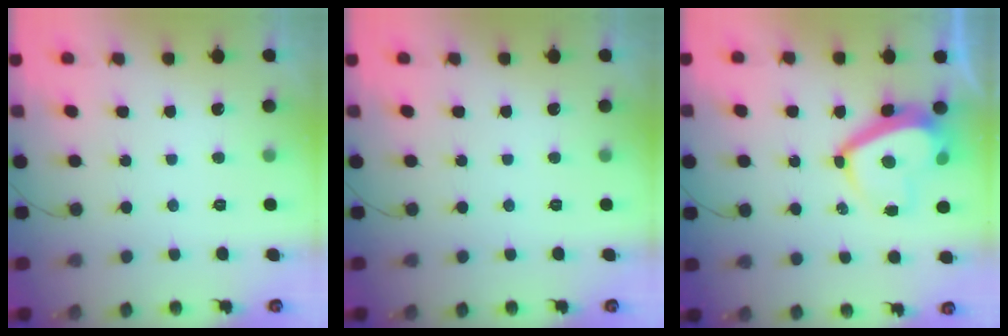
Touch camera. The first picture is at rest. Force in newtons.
{"total": 0.0}
{"total": 8.8, "press": 8.7, "slide": 1.5}